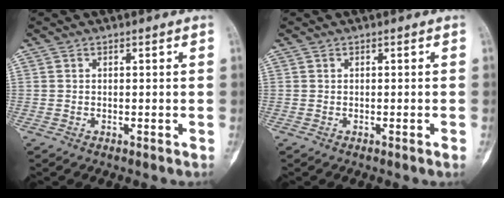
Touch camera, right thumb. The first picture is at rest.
{"total": 0.6, "force": [-0.3, -0.1, 0.5], "torque": [-0.009, 0.000, -0.004]}